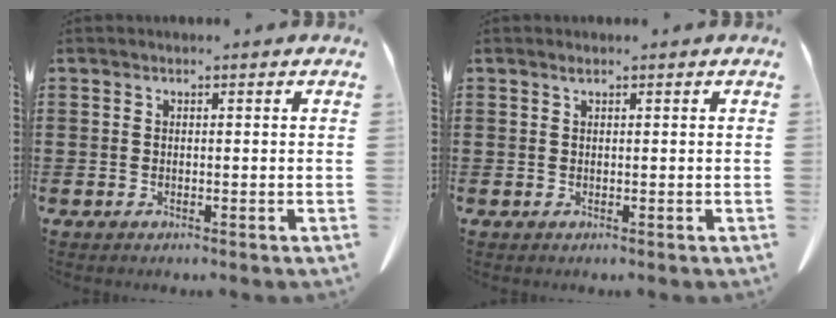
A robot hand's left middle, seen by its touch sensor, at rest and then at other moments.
{"total": 0.5, "force": [0.3, 0.0, 0.4], "torque": [-0.009, 0.000, 0.007]}